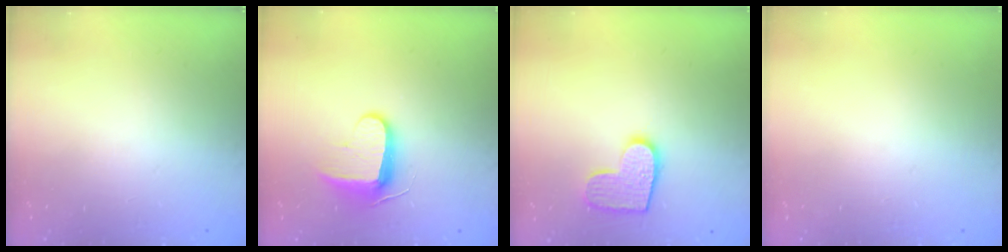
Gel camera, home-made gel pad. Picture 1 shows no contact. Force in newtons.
{"total": 8.7, "press": 8.7, "slide": 0.9}
{"total": 10.5, "press": 10.5, "slide": 0.6}
{"total": 0.0}